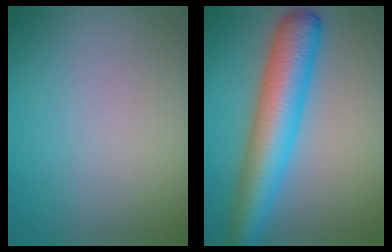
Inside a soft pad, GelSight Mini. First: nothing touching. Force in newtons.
{"total": 7.7, "press": 7.7, "slide": 0.3}